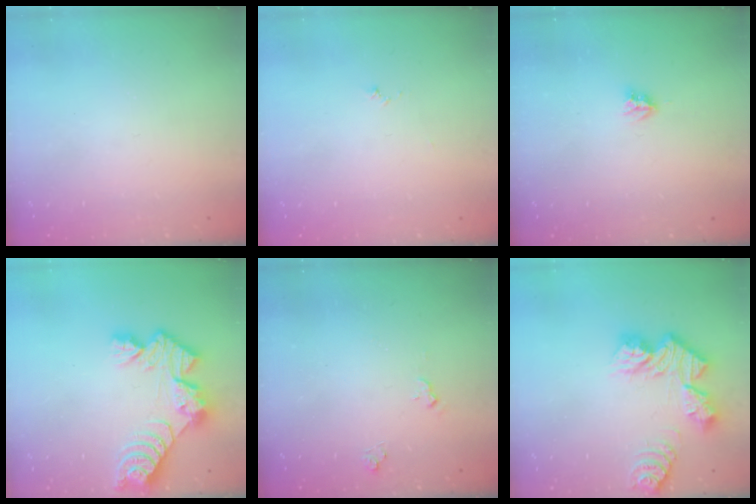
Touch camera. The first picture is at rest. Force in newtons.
{"total": 3.8, "press": 3.8, "slide": 0.4}
{"total": 3.6, "press": 3.6, "slide": 0.1}
{"total": 10.3, "press": 10.3, "slide": 1.0}
{"total": 4.7, "press": 4.7, "slide": 0.5}
{"total": 12.8, "press": 12.7, "slide": 1.1}